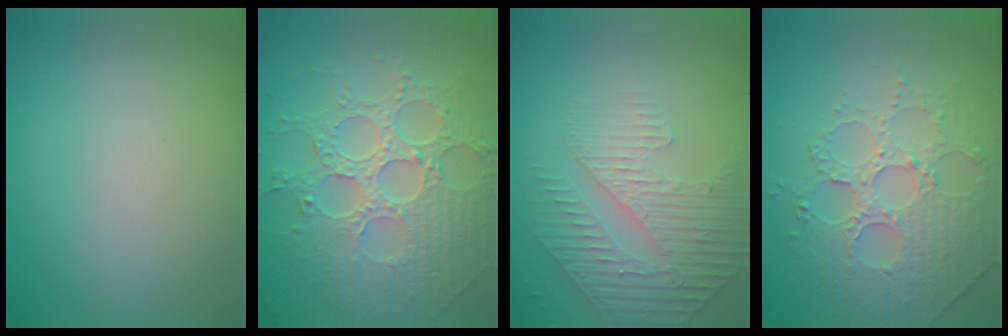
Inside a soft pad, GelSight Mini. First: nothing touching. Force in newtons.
{"total": 8.3, "press": 6.2, "slide": 5.5}
{"total": 4.7, "press": 3.3, "slide": 3.4}
{"total": 4.4, "press": 4.3, "slide": 1.0}